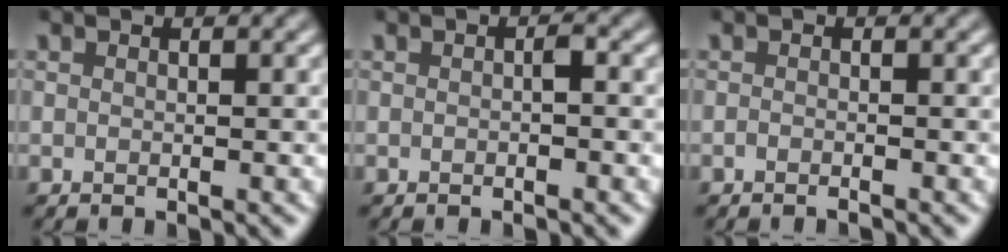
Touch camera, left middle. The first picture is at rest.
{"total": 0.8, "force": [-0.2, 0.2, 0.7], "torque": [-0.013, 0.002, -0.003]}
{"total": 0.8, "force": [-0.7, 0.1, 0.4], "torque": [-0.004, 0.001, -0.014]}